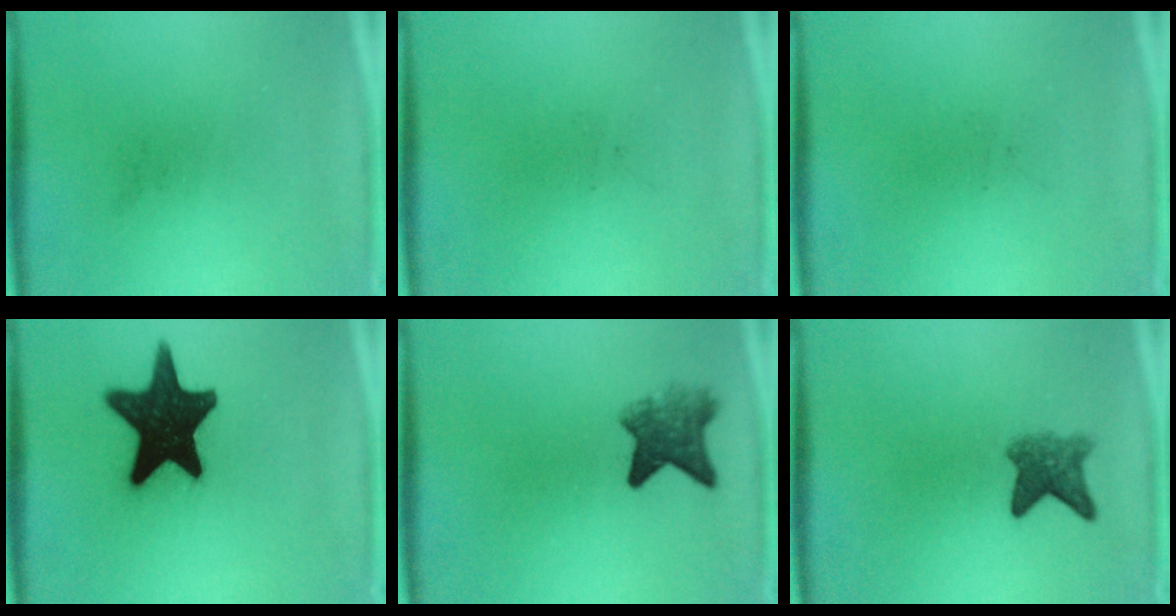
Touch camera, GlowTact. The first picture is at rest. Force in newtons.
{"total": 0.0}
{"total": 0.0}
{"total": 18.2}
{"total": 5.7}
{"total": 4.1}